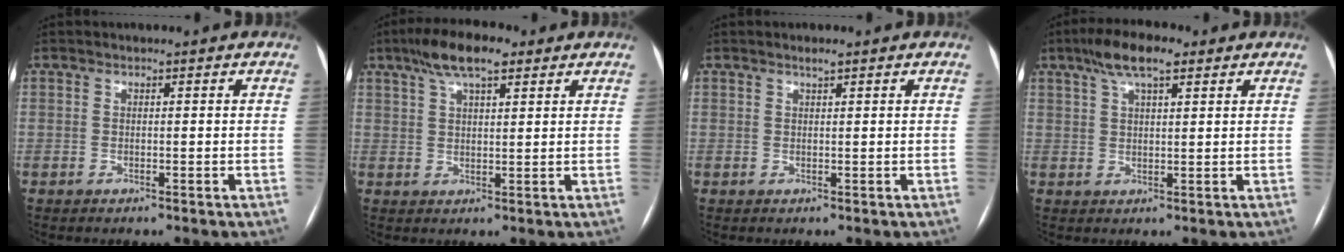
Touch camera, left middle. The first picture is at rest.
{"total": 7.9, "force": [5.0, 2.2, 5.7], "torque": [-0.108, 0.021, 0.085]}
{"total": 0.9, "force": [0.7, 0.0, 0.6], "torque": [-0.011, 0.000, 0.013]}
{"total": 7.0, "force": [4.4, 1.9, 5.2], "torque": [-0.102, 0.022, 0.075]}